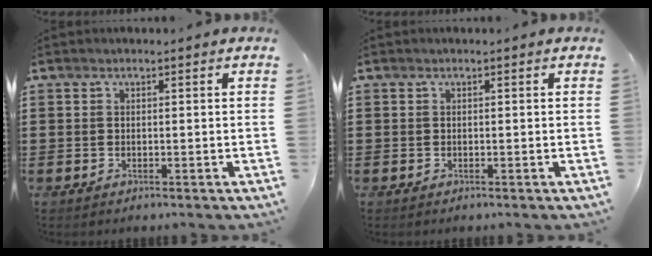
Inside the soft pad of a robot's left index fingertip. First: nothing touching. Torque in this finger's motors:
{"motor_torque": [0.00, 0.00, 0.00, 0.00]}